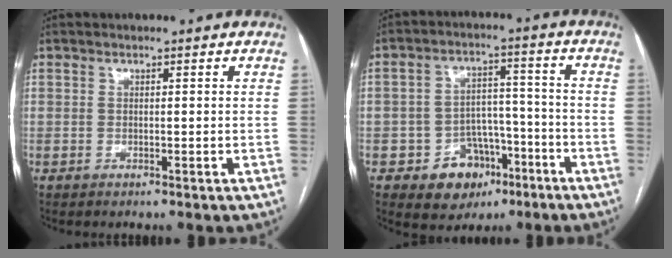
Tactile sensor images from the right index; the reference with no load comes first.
{"total": 8.5, "force": [-4.6, 6.7, 2.7], "torque": [-0.023, 0.027, -0.060]}